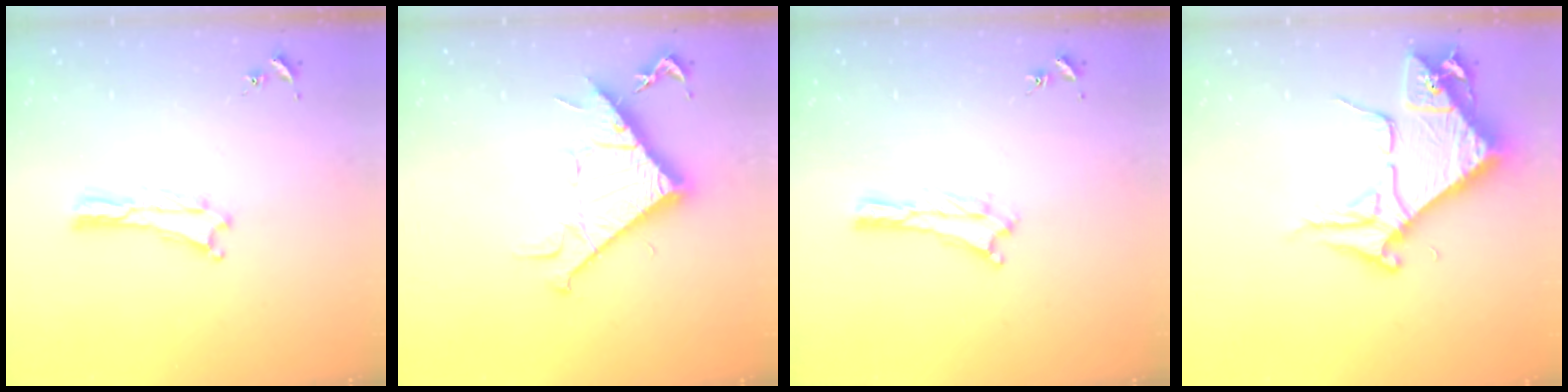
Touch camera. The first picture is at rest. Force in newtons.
{"total": 11.4, "press": 11.4, "slide": 0.1}
{"total": 0.0}
{"total": 8.3, "press": 8.2, "slide": 0.9}